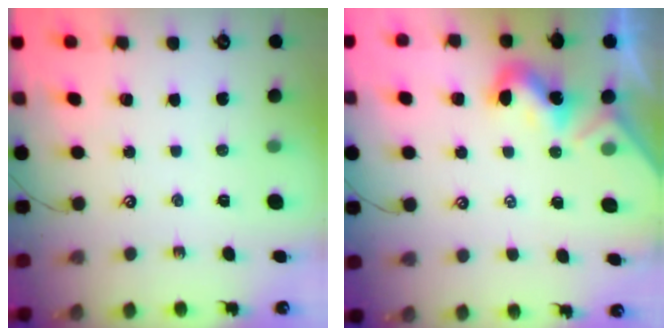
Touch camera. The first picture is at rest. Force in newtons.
{"total": 1.8, "press": 1.8, "slide": 0.5}